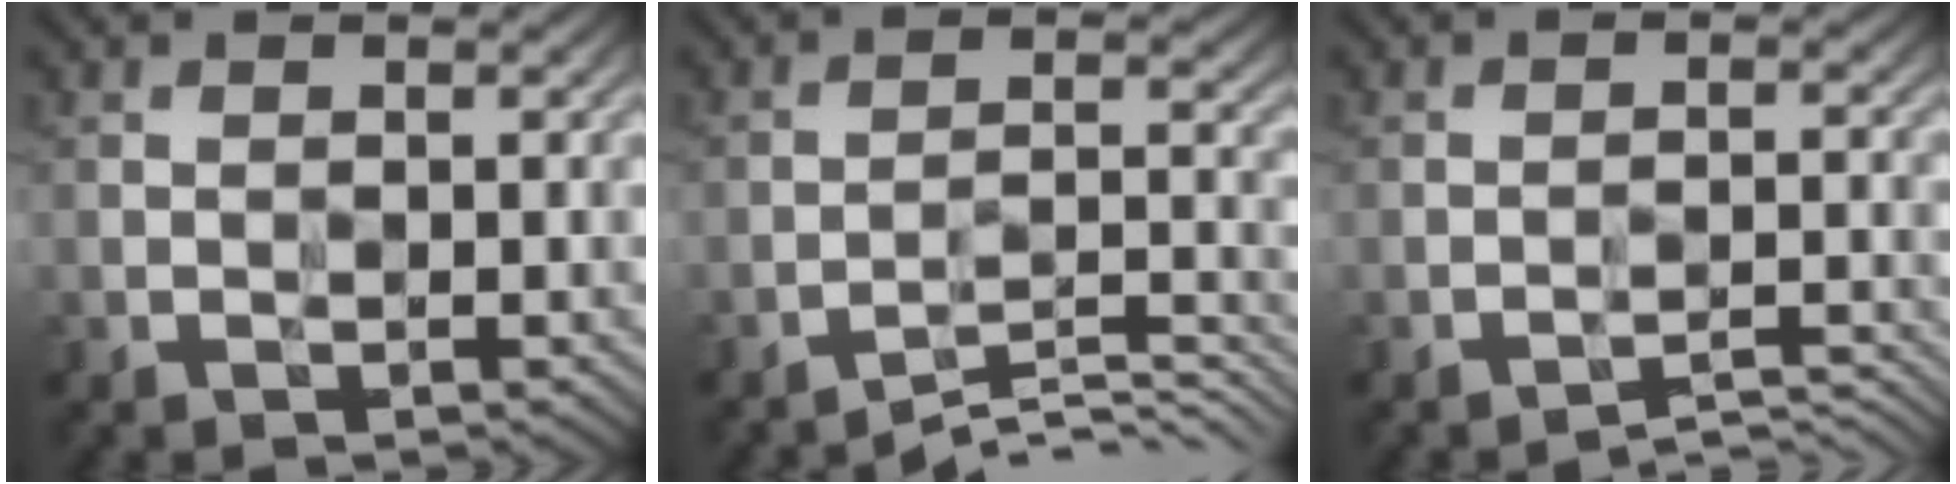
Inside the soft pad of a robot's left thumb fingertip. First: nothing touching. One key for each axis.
{"total": 5.3, "fx": -5.0, "fy": 0.5, "fz": 1.6, "tx": -0.015, "ty": 0.003, "tz": -0.084}
{"total": 3.3, "fx": -3.3, "fy": 0.2, "fz": 0.2, "tx": 0.009, "ty": 0.001, "tz": -0.048}